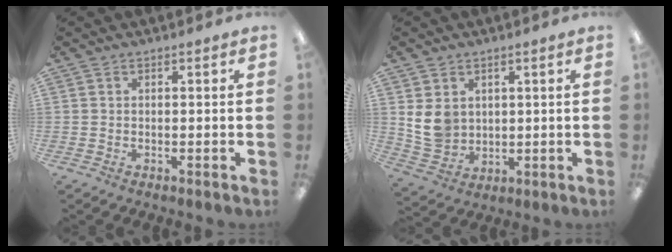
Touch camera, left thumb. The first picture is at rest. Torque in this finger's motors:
{"motor_torque": [0.87, 1.52, 0.68, -0.49, 0.03]}